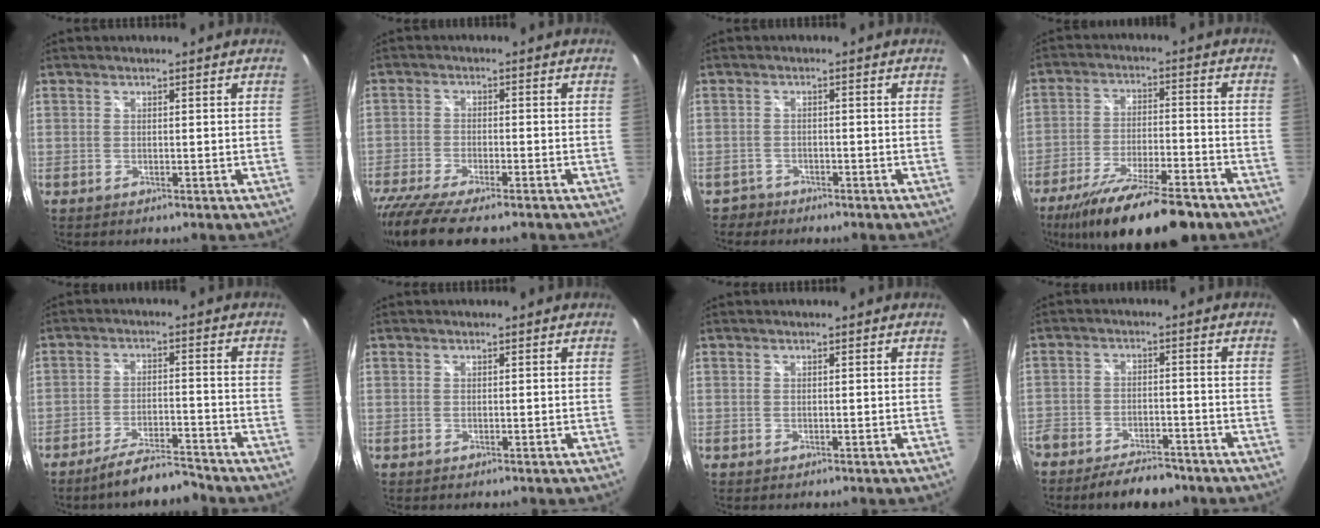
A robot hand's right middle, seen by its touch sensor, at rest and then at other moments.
{"total": 13.0, "force": [-10.4, 2.7, 7.2], "torque": [-0.165, -0.056, -0.180]}
{"total": 2.8, "force": [-2.1, 1.7, -0.1], "torque": [-0.007, 0.001, -0.039]}
{"total": 18.8, "force": [-14.5, 4.4, 11.2], "torque": [-0.212, -0.040, -0.228]}
{"total": 7.8, "force": [-7.1, 0.8, 3.2], "torque": [-0.074, -0.002, -0.119]}
{"total": 0.0}
{"total": 0.0}
{"total": 11.6, "force": [-9.2, 4.9, 5.0], "torque": [-0.125, -0.007, -0.141]}